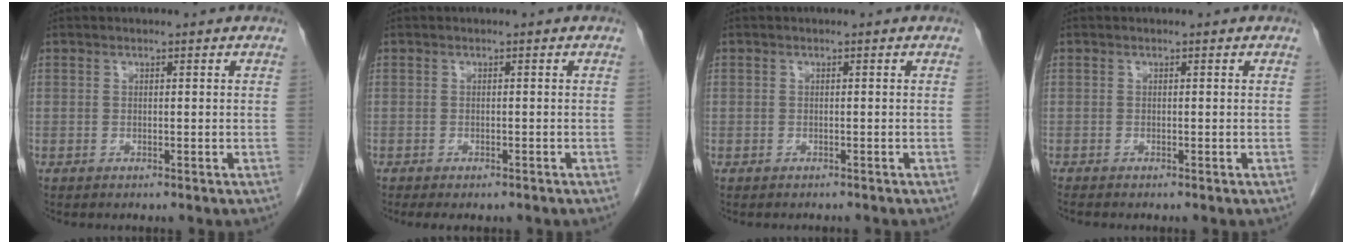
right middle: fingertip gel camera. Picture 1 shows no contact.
{"total": 3.3, "force": [-2.5, 1.1, 1.7], "torque": [-0.015, -0.007, -0.028]}
{"total": 1.5, "force": [-1.2, 0.9, -0.1], "torque": [-0.008, 0.003, -0.020]}
{"total": 0.8, "force": [-0.8, -0.1, 0.3], "torque": [-0.006, -0.001, -0.011]}